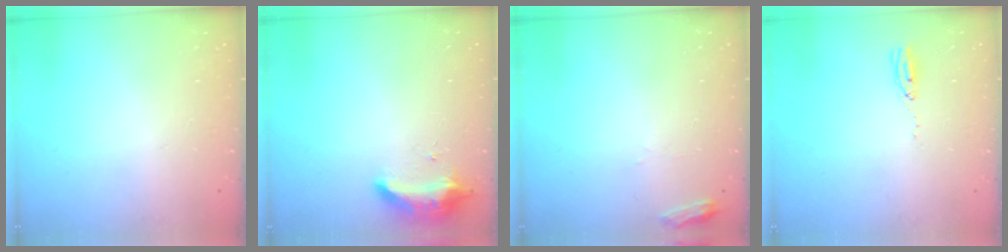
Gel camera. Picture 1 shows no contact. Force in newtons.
{"total": 8.4, "press": 8.4, "slide": 0.4}
{"total": 4.2, "press": 4.2, "slide": 0.5}
{"total": 3.6, "press": 3.3, "slide": 1.5}